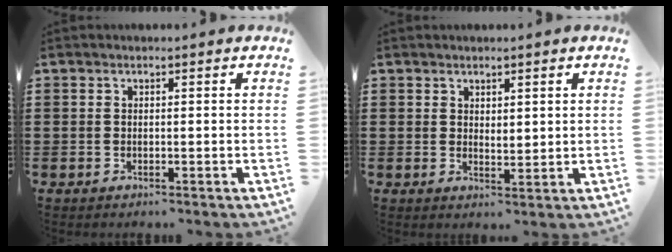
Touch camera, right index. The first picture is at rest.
{"total": 1.5, "force": [1.3, 0.6, 0.4], "torque": [-0.009, 0.004, 0.025]}